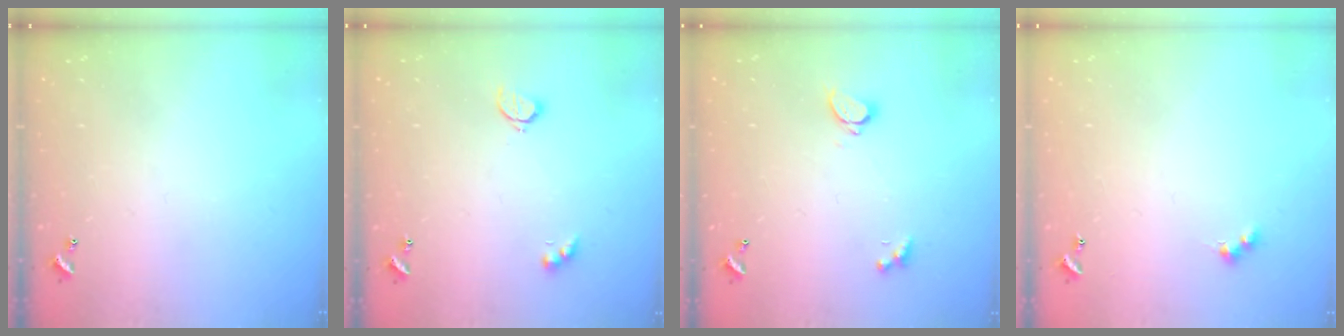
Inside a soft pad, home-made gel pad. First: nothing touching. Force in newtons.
{"total": 2.6, "press": 2.5, "slide": 0.5}
{"total": 2.2, "press": 2.0, "slide": 0.9}
{"total": 3.0, "press": 2.9, "slide": 0.5}